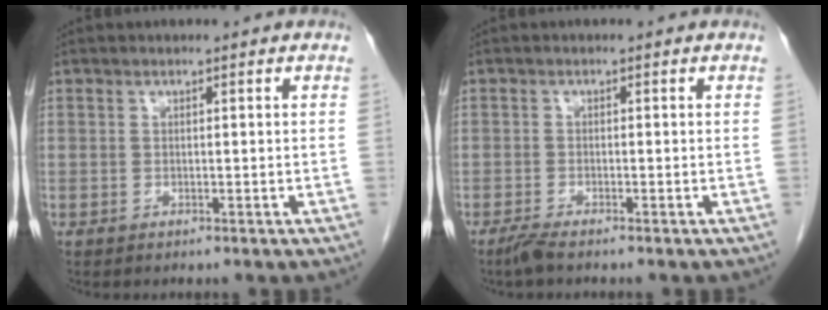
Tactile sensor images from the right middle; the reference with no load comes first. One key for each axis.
{"total": 1.8, "fx": -1.5, "fy": 0.0, "fz": 1.0, "tx": -0.032, "ty": -0.007, "tz": -0.032}